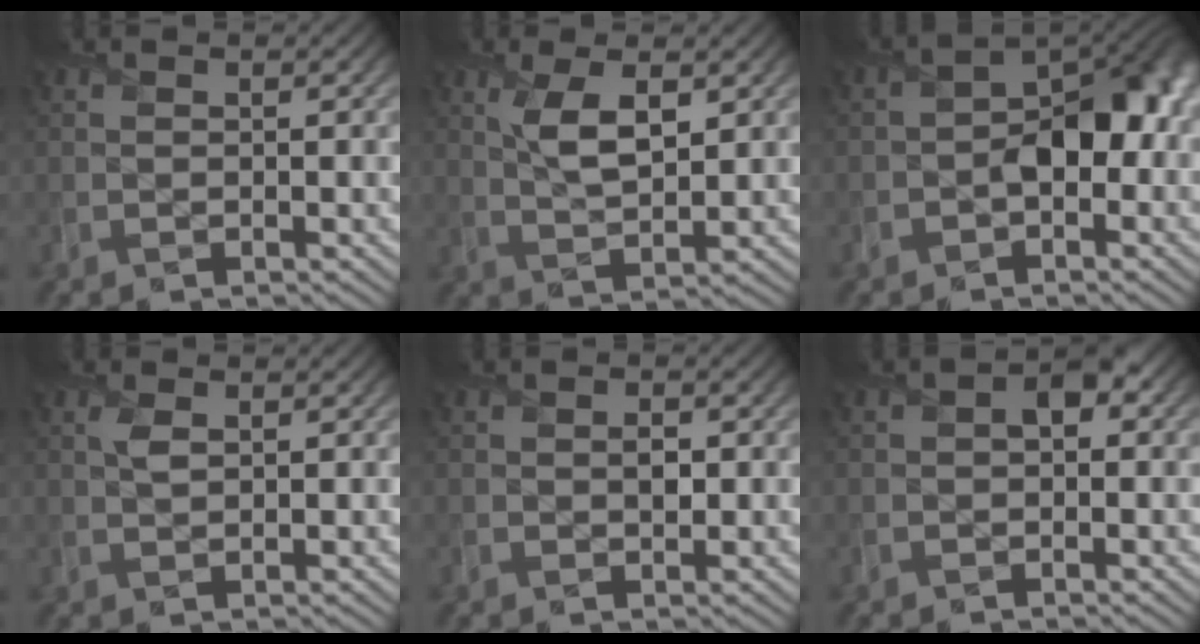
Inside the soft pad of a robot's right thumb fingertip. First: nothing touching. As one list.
[{"total": 5.6, "force": [2.1, 2.3, 4.6], "torque": [-0.100, -0.002, 0.042]}, {"total": 7.0, "force": [-1.1, 4.3, 5.4], "torque": [-0.070, 0.009, -0.023]}, {"total": 1.5, "force": [0.6, 0.7, 1.1], "torque": [-0.028, 0.002, 0.013]}, {"total": 1.4, "force": [-0.1, 1.1, 0.9], "torque": [-0.012, -0.005, -0.003]}, {"total": 2.2, "force": [-0.2, 1.6, 1.5], "torque": [-0.020, -0.002, -0.010]}]